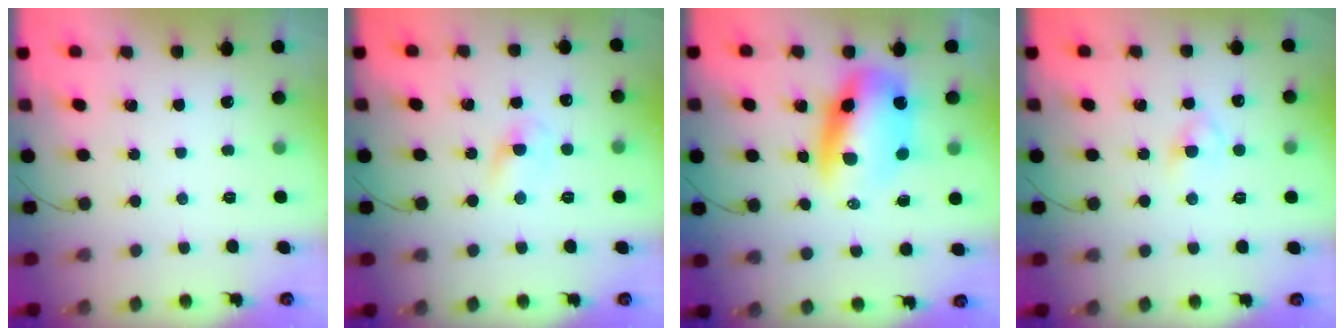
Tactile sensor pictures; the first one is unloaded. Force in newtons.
{"total": 2.4, "press": 2.2, "slide": 1.0}
{"total": 11.3, "press": 10.9, "slide": 2.8}
{"total": 2.8, "press": 2.7, "slide": 0.9}